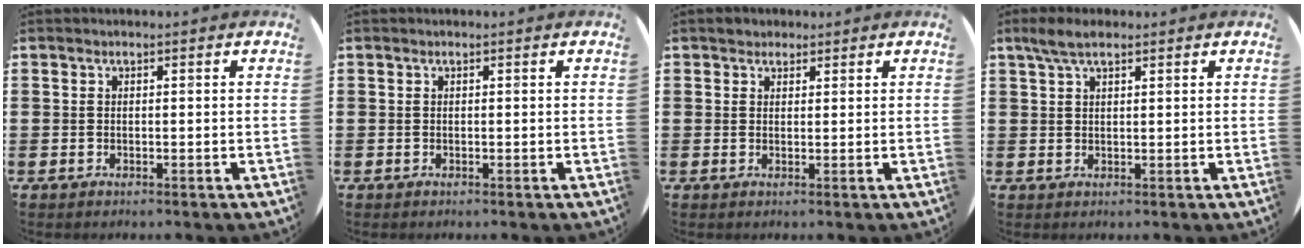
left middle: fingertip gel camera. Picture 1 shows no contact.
{"total": 0.0}
{"total": 1.6, "force": [1.4, 0.7, -0.1], "torque": [0.007, 0.001, 0.027]}
{"total": 3.2, "force": [2.2, 1.0, 2.1], "torque": [-0.045, 0.004, 0.040]}